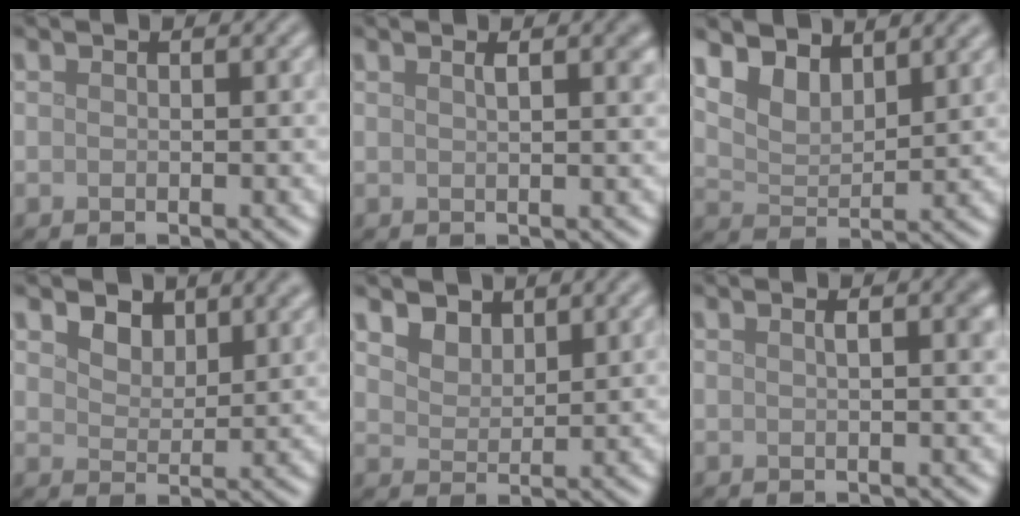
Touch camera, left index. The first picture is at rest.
{"total": 2.3, "force": [1.1, 0.8, 1.8], "torque": [-0.010, 0.010, 0.012]}
{"total": 5.9, "force": [4.7, 2.7, 2.5], "torque": [-0.070, -0.005, 0.082]}
{"total": 3.2, "force": [2.4, 1.7, 1.3], "torque": [-0.035, -0.003, 0.036]}
{"total": 3.0, "force": [2.5, 1.5, 0.9], "torque": [-0.032, -0.012, 0.055]}
{"total": 2.3, "force": [0.8, 0.8, 2.0], "torque": [-0.015, 0.009, 0.008]}